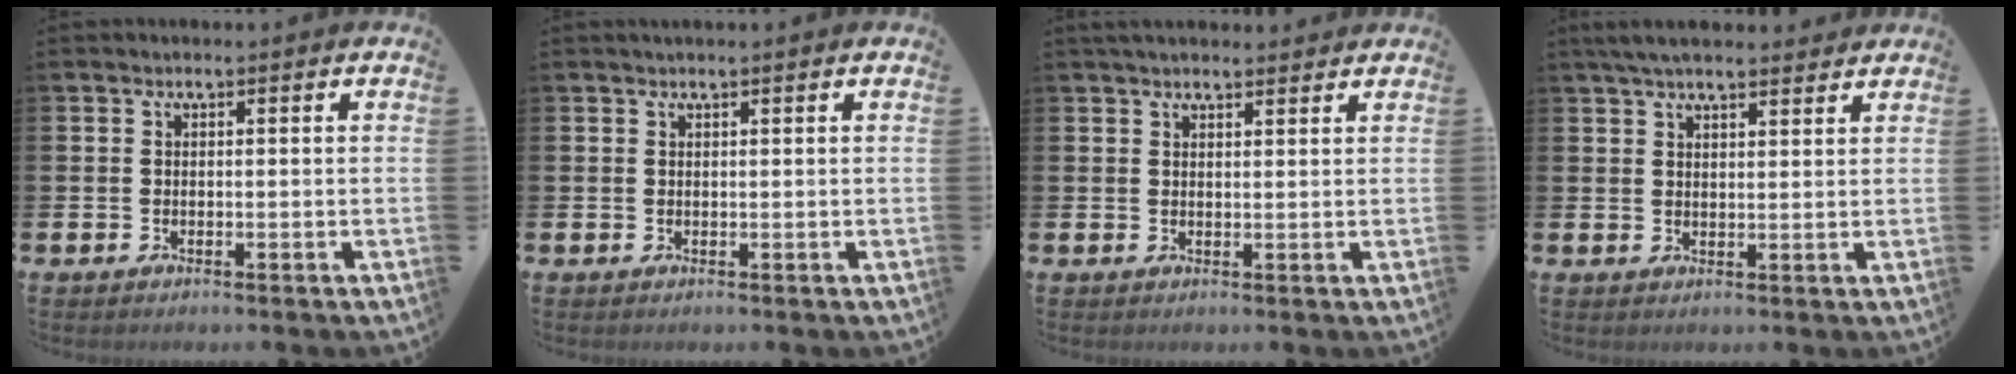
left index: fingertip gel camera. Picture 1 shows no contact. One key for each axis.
{"total": 0.7, "fx": 0.6, "fy": -0.1, "fz": 0.3, "tx": -0.004, "ty": 0.000, "tz": 0.011}
{"total": 2.5, "fx": 2.4, "fy": 0.5, "fz": 0.5, "tx": -0.004, "ty": -0.007, "tz": 0.041}
{"total": 4.3, "fx": 4.0, "fy": 0.9, "fz": 1.5, "tx": -0.037, "ty": -0.008, "tz": 0.073}